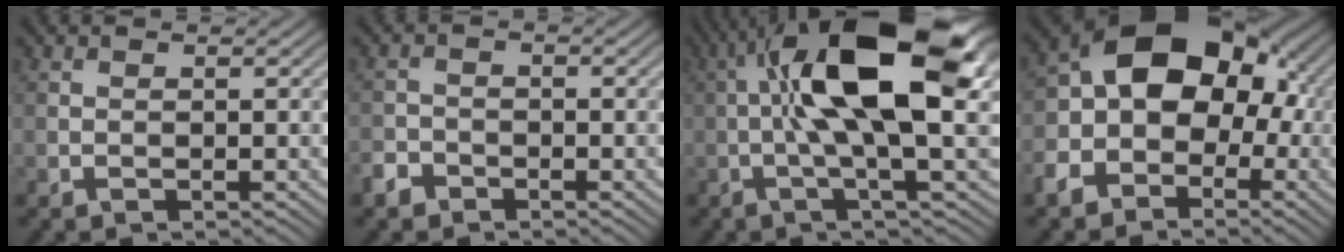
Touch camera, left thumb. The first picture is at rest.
{"total": 2.4, "force": [-1.7, 1.5, 0.6], "torque": [-0.012, -0.002, -0.043]}
{"total": 15.4, "force": [2.4, 4.1, 14.7], "torque": [-0.264, 0.017, 0.033]}
{"total": 13.8, "force": [-2.3, 9.9, 9.3], "torque": [-0.169, -0.002, -0.054]}